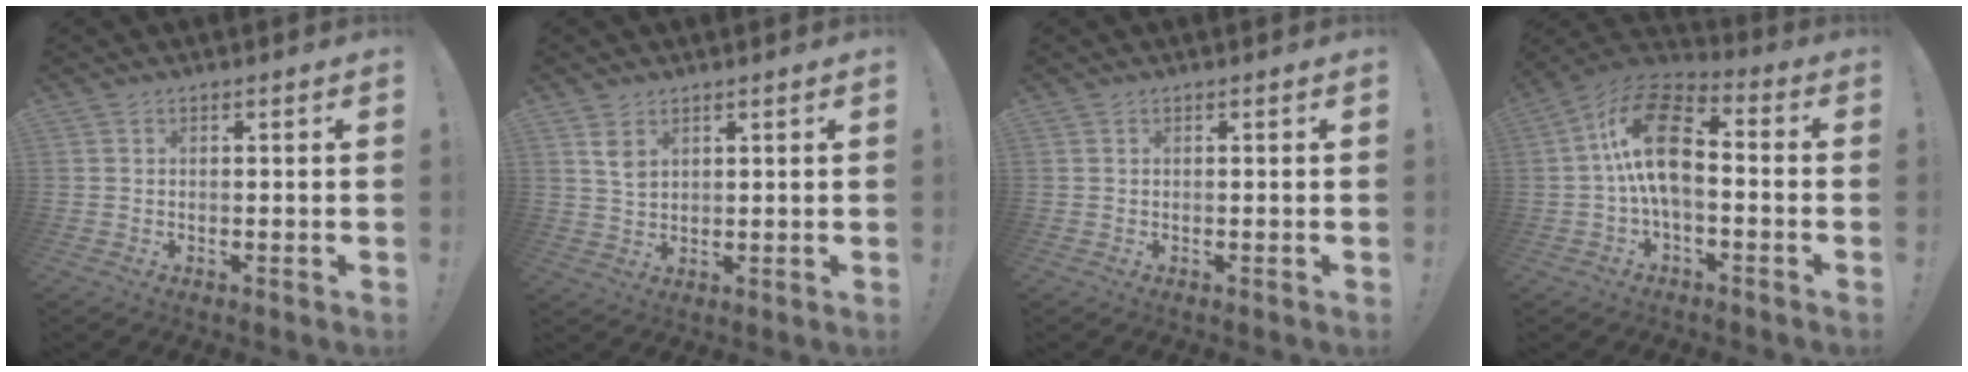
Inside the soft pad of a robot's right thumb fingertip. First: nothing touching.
{"total": 4.0, "force": [2.2, 2.3, 2.5], "torque": [-0.030, -0.012, 0.037]}
{"total": 0.0}
{"total": 16.6, "force": [0.7, 9.6, 13.6], "torque": [-0.241, 0.021, 0.016]}